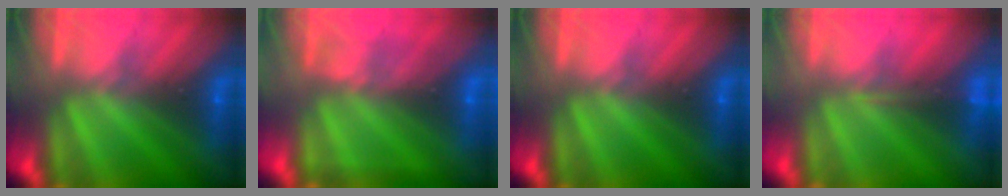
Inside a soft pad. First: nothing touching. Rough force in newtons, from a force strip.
{"total": 2.2}
{"total": 0.0}
{"total": 1.6}